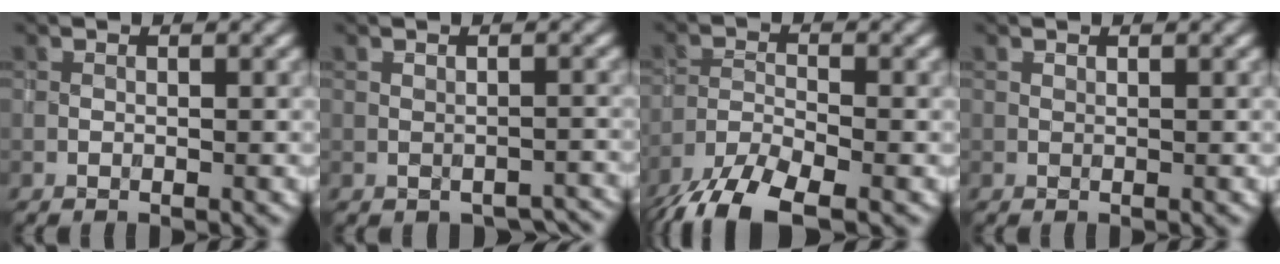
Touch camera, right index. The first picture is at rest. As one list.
[{"total": 2.2, "force": [-1.8, 1.1, 0.8], "torque": [-0.008, -0.002, -0.019]}, {"total": 7.3, "force": [-5.3, 2.2, 4.5], "torque": [-0.083, -0.015, -0.101]}, {"total": 0.0}]